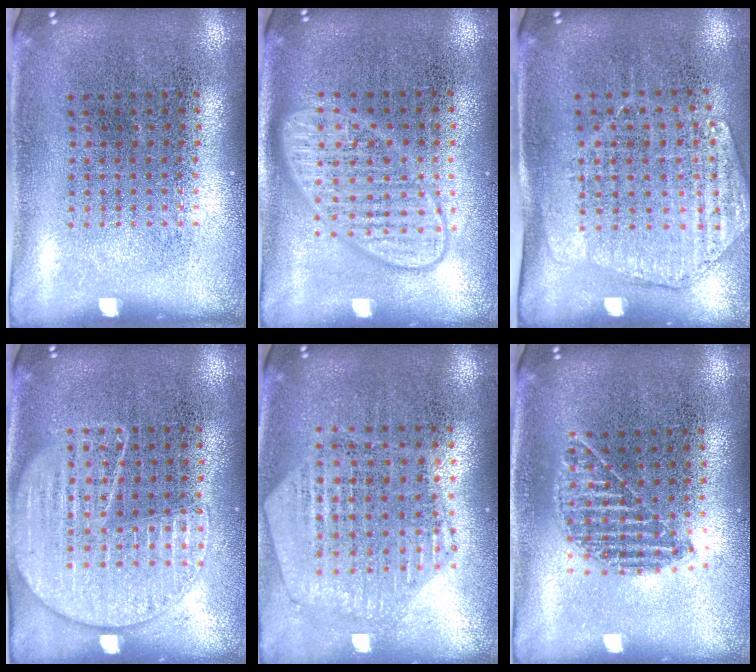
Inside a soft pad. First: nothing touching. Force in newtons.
{"total": 2.9, "press": 2.9, "slide": 0.4}
{"total": 1.6, "press": 1.4, "slide": 0.8}
{"total": 1.6, "press": 1.5, "slide": 0.5}
{"total": 1.3, "press": 1.2, "slide": 0.2}
{"total": 1.1, "press": 1.0, "slide": 0.5}